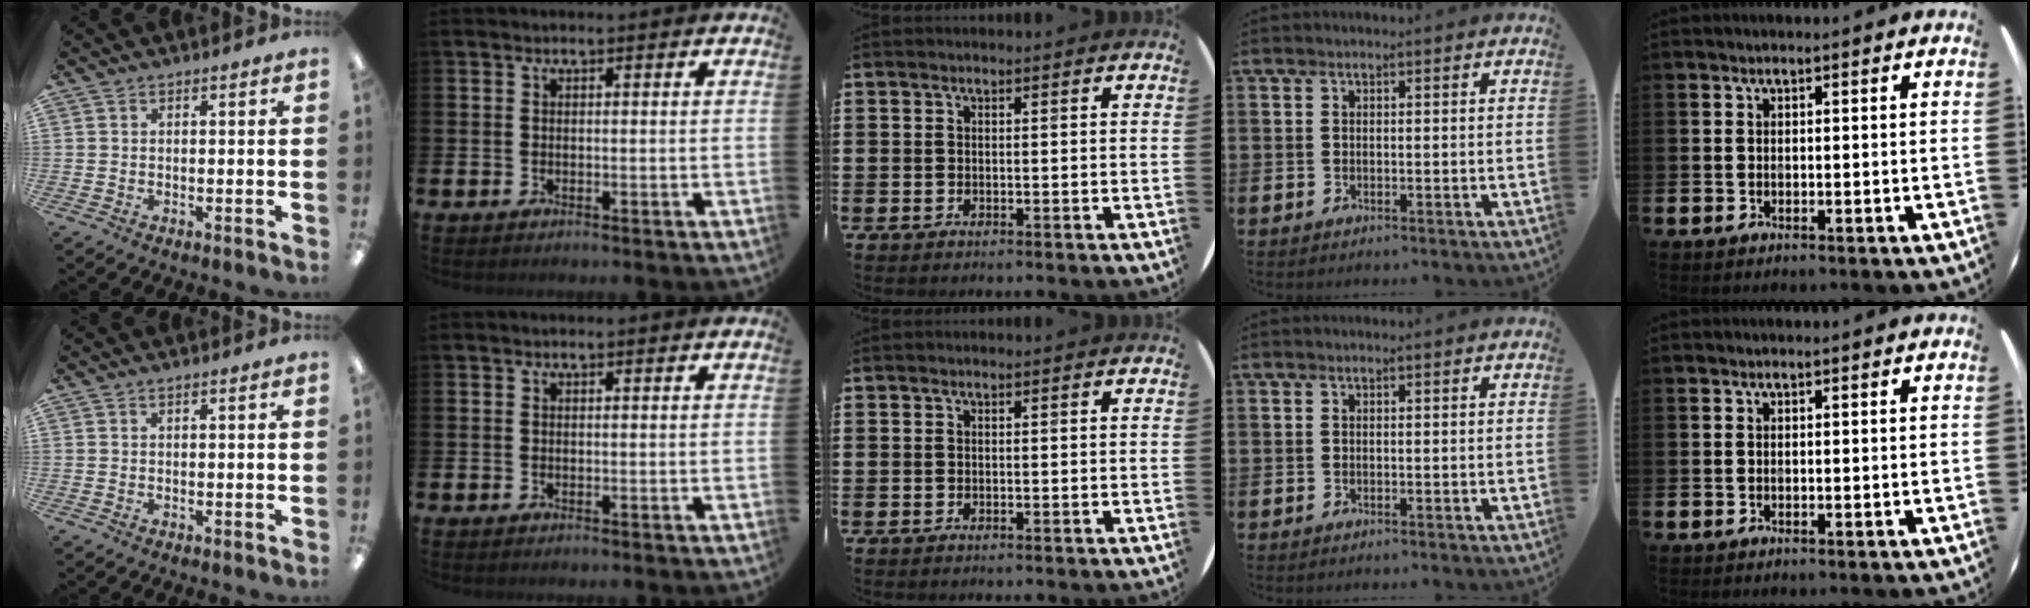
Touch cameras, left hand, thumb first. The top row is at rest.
{"thumb": {"total": 0.5, "force": [0.2, 0.0, 0.4], "torque": [-0.008, 0.000, 0.004]}}